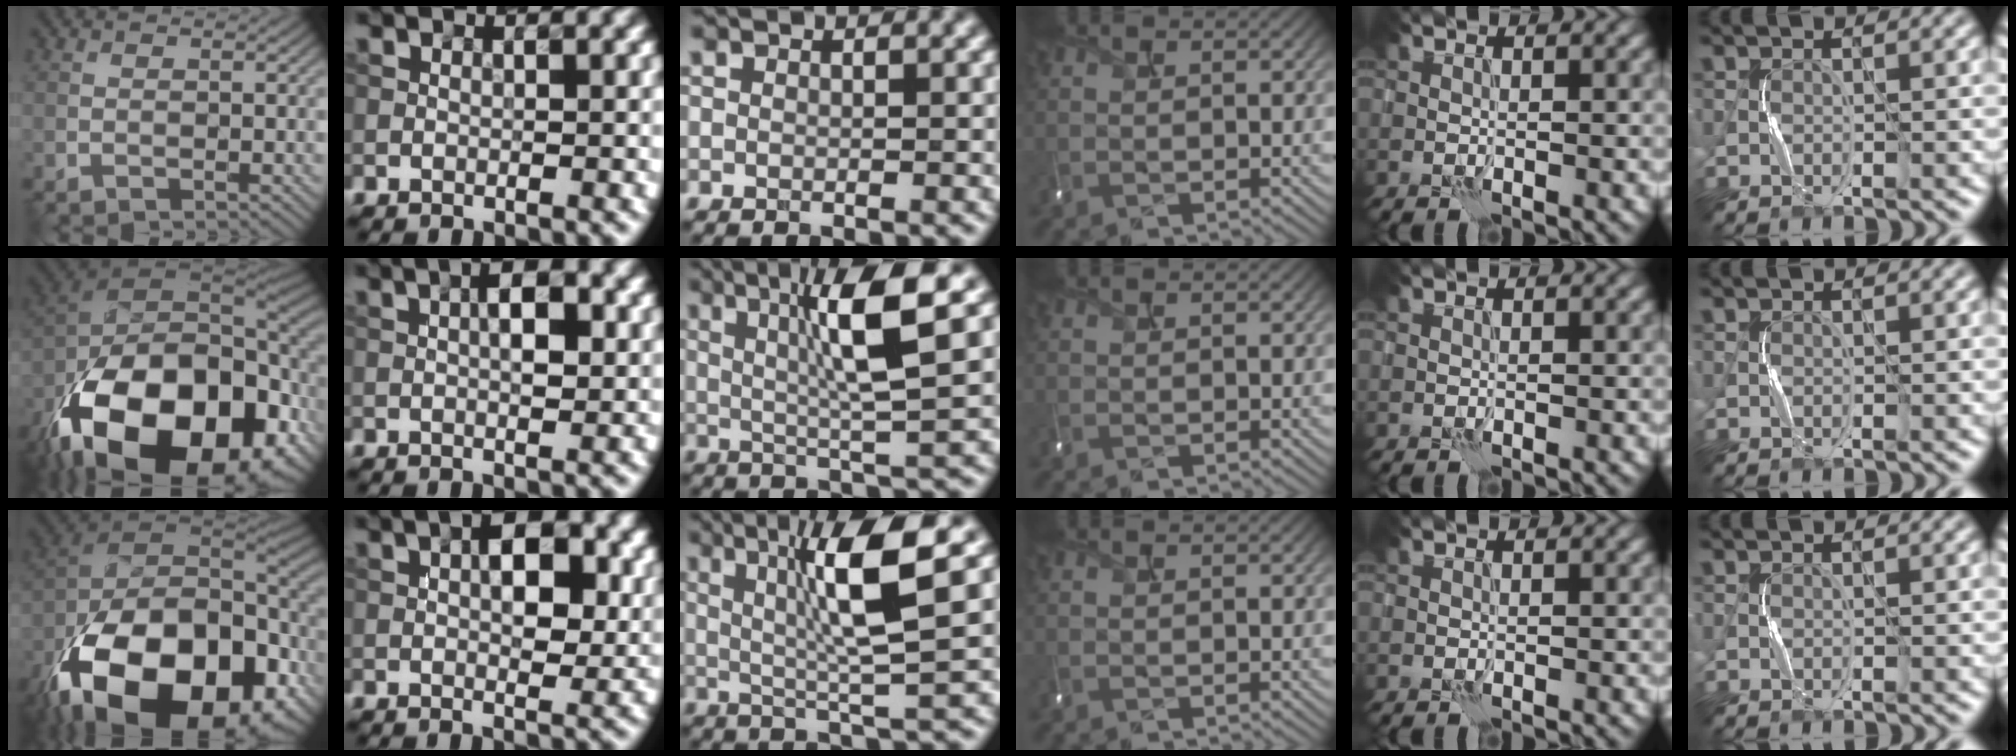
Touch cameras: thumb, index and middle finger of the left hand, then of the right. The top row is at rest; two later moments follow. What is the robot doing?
{"motion": "shake", "object": "tambourine"}